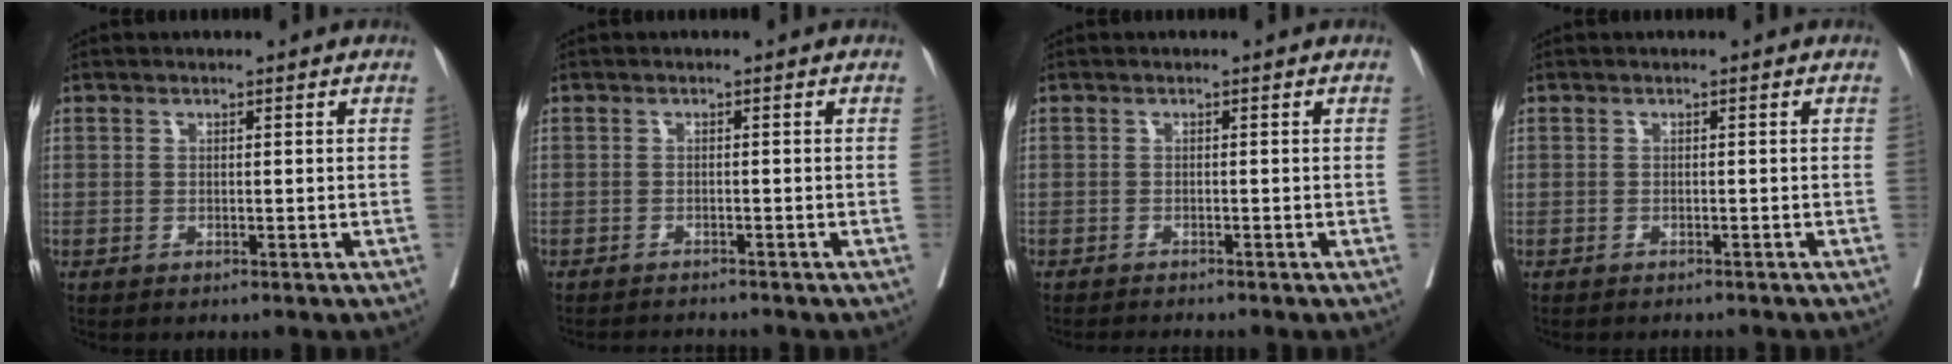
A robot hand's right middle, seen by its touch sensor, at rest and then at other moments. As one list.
[{"total": 3.5, "force": [-3.4, -0.2, 0.7], "torque": [-0.008, -0.009, -0.050]}, {"total": 3.4, "force": [-3.2, -0.3, 1.2], "torque": [-0.015, -0.006, -0.048]}, {"total": 3.3, "force": [-3.2, 0.4, 0.7], "torque": [-0.004, -0.006, -0.041]}]